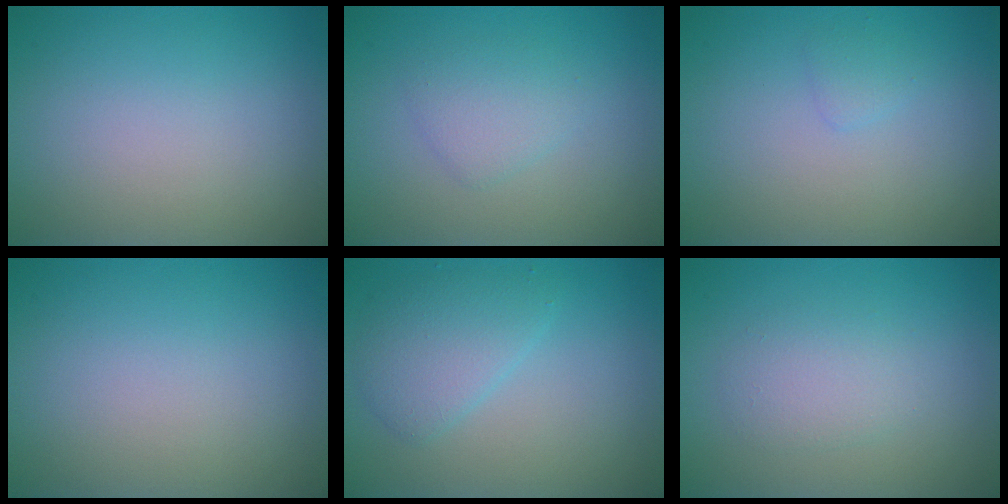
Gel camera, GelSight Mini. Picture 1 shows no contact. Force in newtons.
{"total": 2.0, "press": 2.0, "slide": 0.1}
{"total": 0.8, "press": 0.8, "slide": 0.1}
{"total": 0.0}
{"total": 3.0, "press": 3.0, "slide": 0.2}
{"total": 2.0, "press": 2.0, "slide": 0.0}